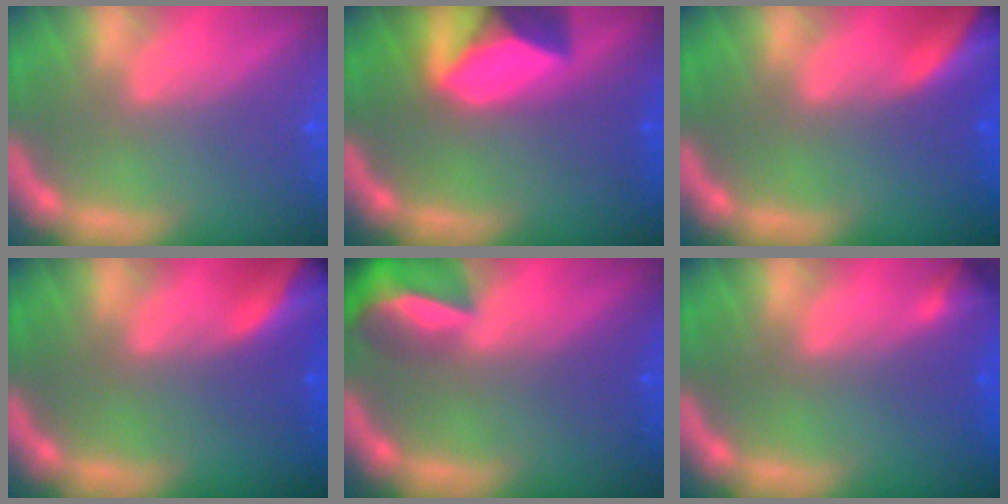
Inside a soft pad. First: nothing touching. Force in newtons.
{"total": 7.5}
{"total": 8.4}
{"total": 6.9}
{"total": 6.9}
{"total": 1.4}